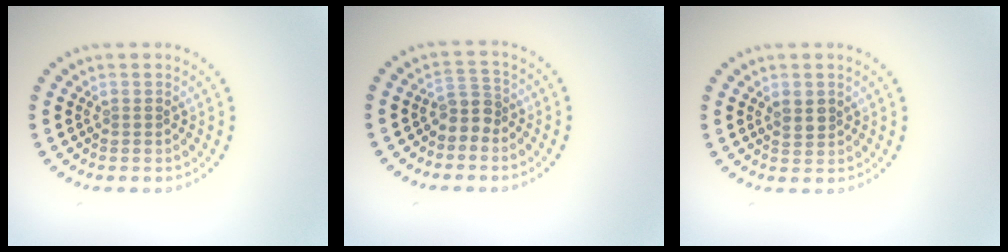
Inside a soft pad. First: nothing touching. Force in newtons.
{"total": 2.2, "press": 1.8, "slide": 1.3}
{"total": 1.4, "press": 1.3, "slide": 0.5}